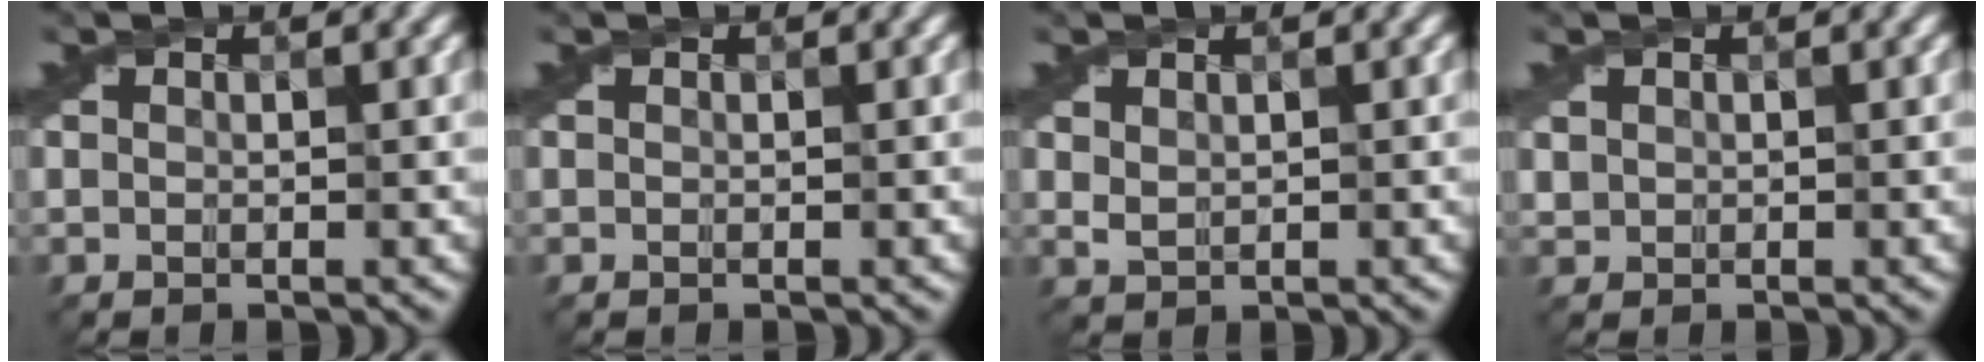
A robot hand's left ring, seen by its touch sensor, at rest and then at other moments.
{"total": 0.0}
{"total": 1.0, "force": [0.7, 0.6, 0.5], "torque": [-0.016, -0.001, 0.019]}
{"total": 0.7, "force": [0.4, 0.6, 0.1], "torque": [-0.002, -0.001, 0.012]}